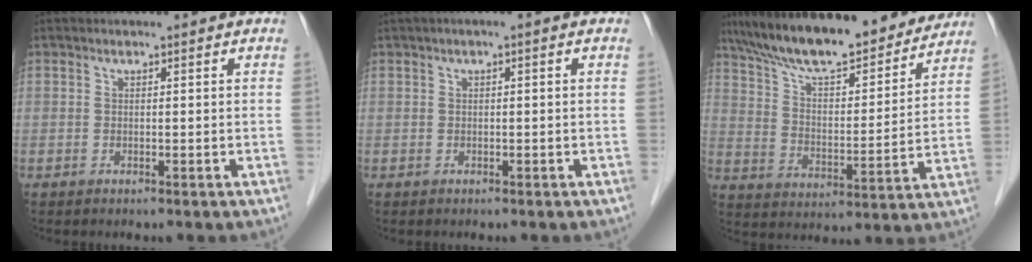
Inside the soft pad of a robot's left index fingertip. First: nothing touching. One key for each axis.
{"total": 1.2, "fx": 0.2, "fy": 0.2, "fz": 1.1, "tx": -0.020, "ty": 0.008, "tz": 0.001}
{"total": 20.8, "fx": 18.2, "fy": 4.1, "fz": 9.2, "tx": -0.153, "ty": 0.008, "tz": 0.282}